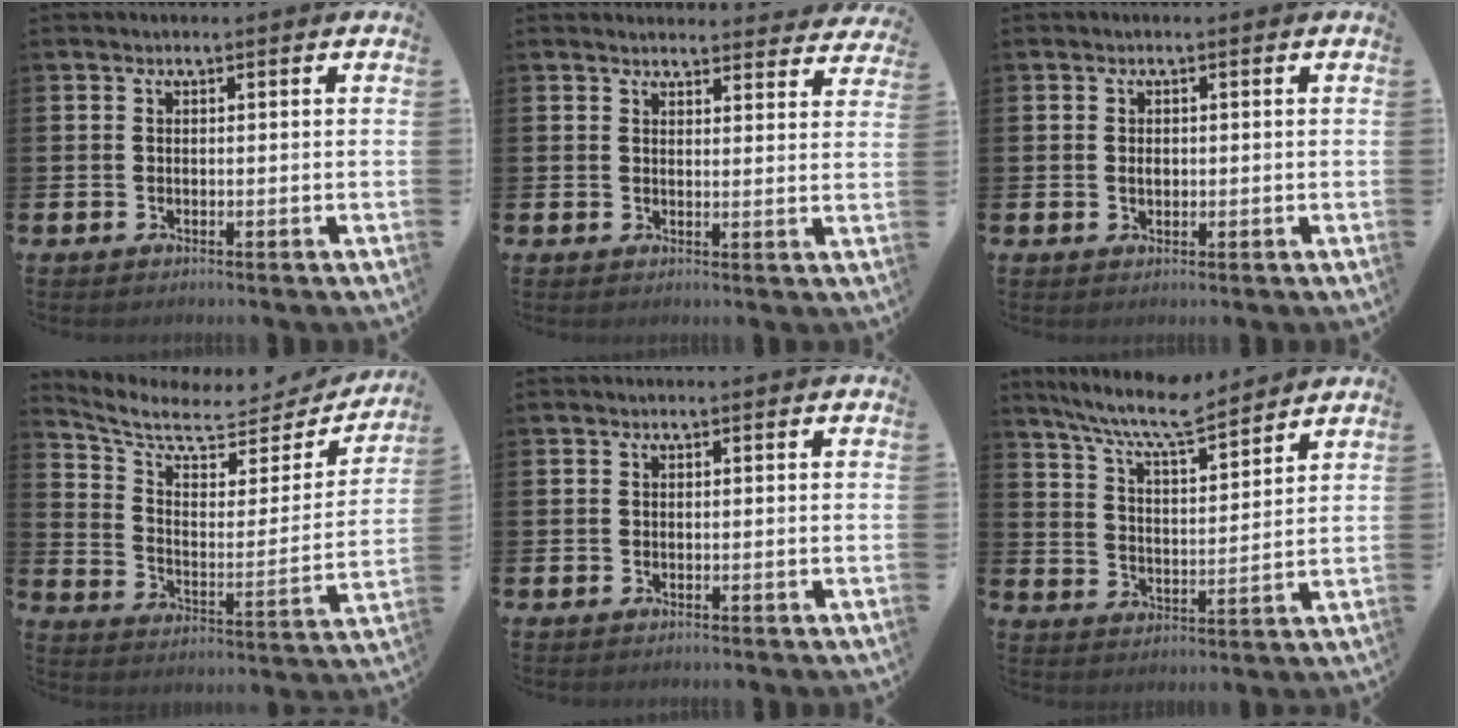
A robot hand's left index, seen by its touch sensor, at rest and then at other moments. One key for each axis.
{"total": 3.0, "fx": 2.9, "fy": 0.5, "fz": 0.0, "tx": 0.001, "ty": -0.018, "tz": 0.051}
{"total": 1.1, "fx": 0.1, "fy": 0.8, "fz": 0.8, "tx": -0.005, "ty": 0.002, "tz": -0.003}
{"total": 7.4, "fx": 6.1, "fy": 2.9, "fz": 3.0, "tx": -0.090, "ty": -0.046, "tz": 0.101}
{"total": 0.0}
{"total": 8.7, "fx": 7.9, "fy": 0.9, "fz": 3.4, "tx": -0.087, "ty": -0.048, "tz": 0.140}